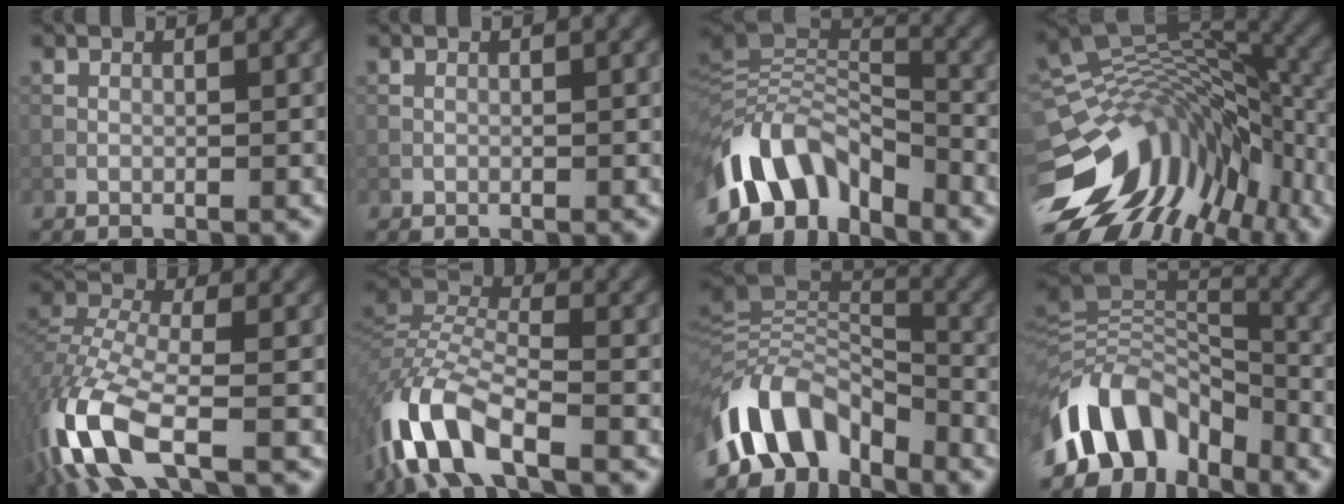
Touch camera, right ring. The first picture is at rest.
{"total": 0.0}
{"total": 9.2, "force": [-5.9, 4.4, 5.5], "torque": [-0.085, 0.010, -0.119]}
{"total": 14.0, "force": [-5.4, 8.6, 9.7], "torque": [-0.183, 0.007, -0.094]}
{"total": 9.8, "force": [-5.1, 3.9, 7.4], "torque": [-0.177, -0.008, -0.111]}
{"total": 9.2, "force": [-5.4, 3.8, 6.4], "torque": [-0.138, 0.004, -0.117]}
{"total": 9.3, "force": [-5.9, 4.7, 5.4], "torque": [-0.086, 0.009, -0.118]}
{"total": 9.7, "force": [-5.5, 5.7, 5.6], "torque": [-0.093, 0.012, -0.108]}